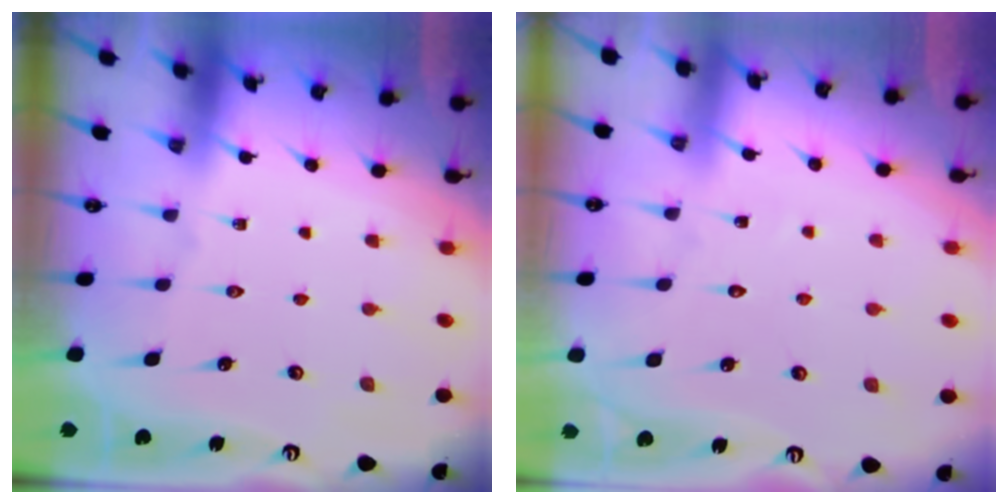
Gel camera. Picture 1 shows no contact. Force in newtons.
{"total": 2.6, "press": 2.6, "slide": 0.2}